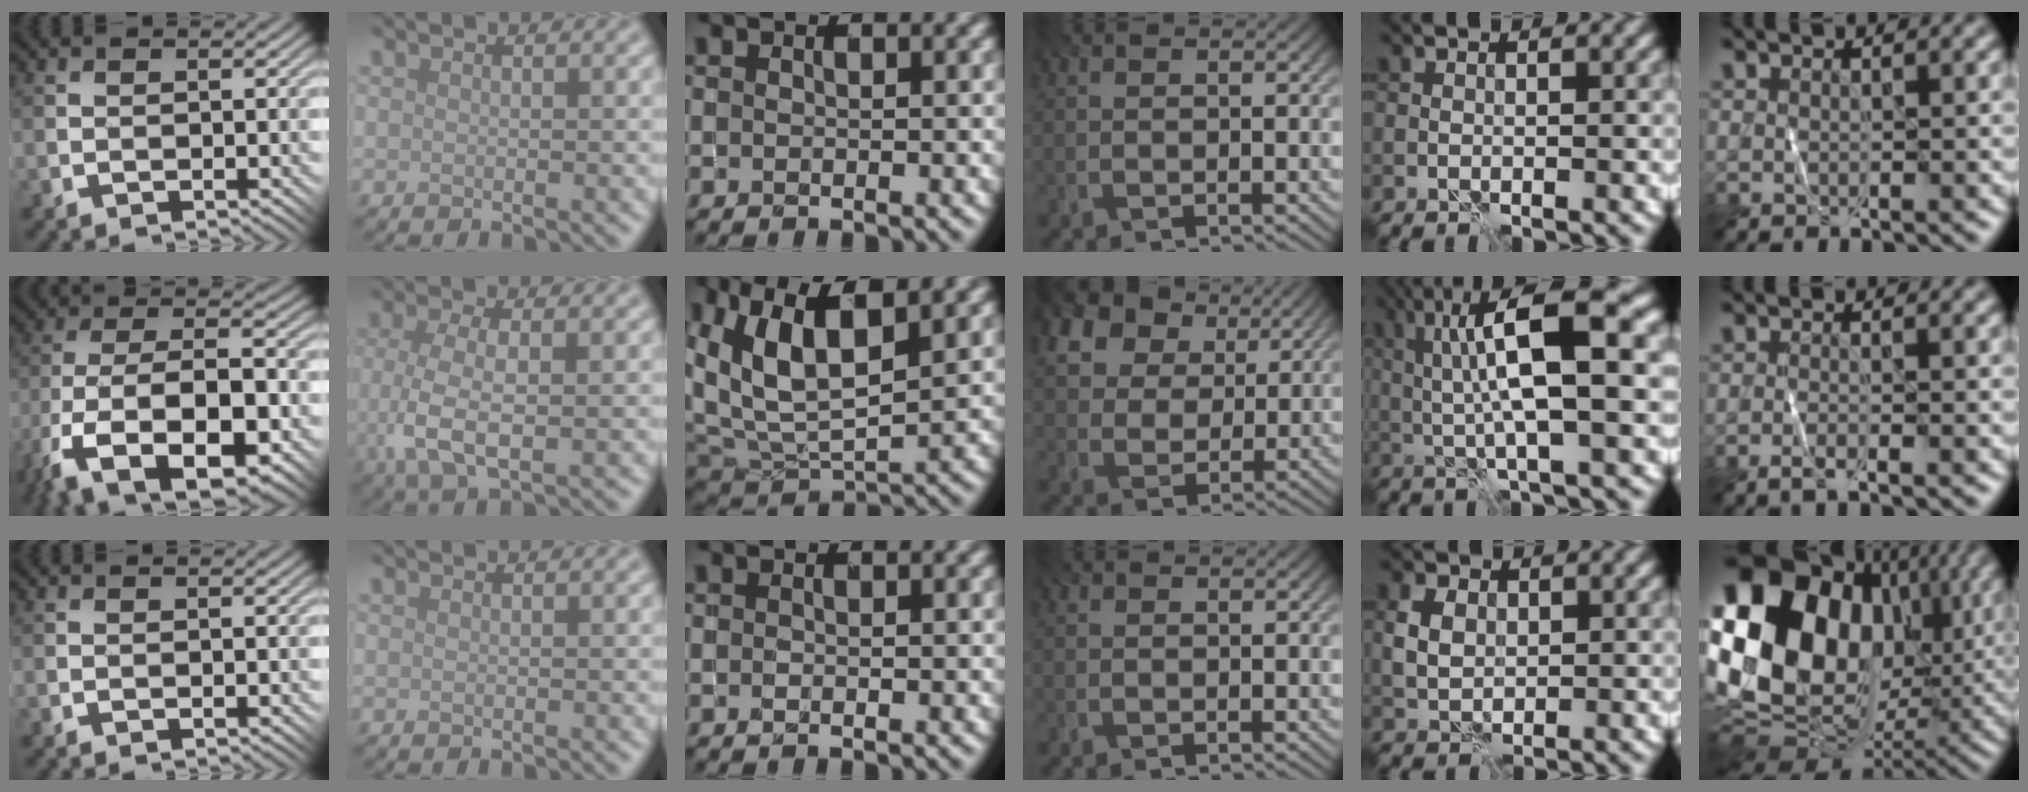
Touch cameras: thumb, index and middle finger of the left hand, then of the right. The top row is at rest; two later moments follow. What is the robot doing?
{"motion": "fold", "object": "shorts"}